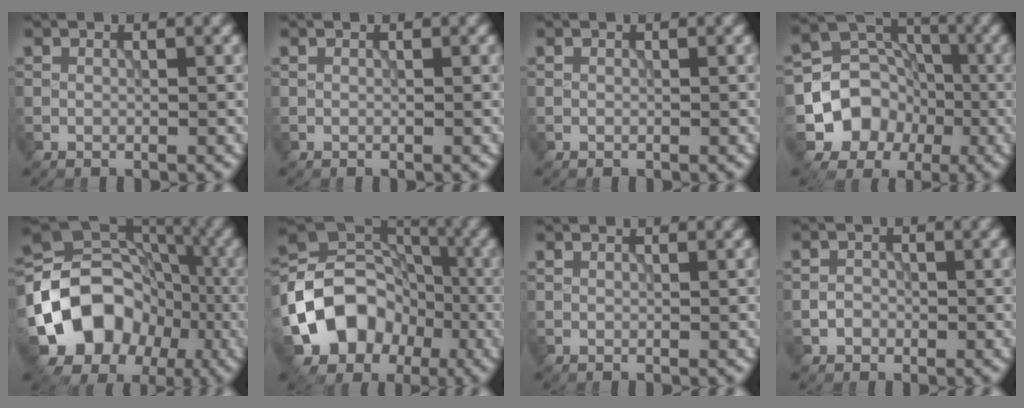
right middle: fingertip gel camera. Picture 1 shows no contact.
{"total": 0.0}
{"total": 0.0}
{"total": 6.0, "force": [-2.2, 5.2, 1.9], "torque": [-0.008, 0.000, -0.041]}
{"total": 12.4, "force": [-4.3, 10.0, 5.9], "torque": [-0.102, 0.004, -0.074]}
{"total": 10.0, "force": [-3.7, 8.0, 4.7], "torque": [-0.063, 0.010, -0.074]}
{"total": 0.0}
{"total": 1.3, "force": [-0.5, 1.1, 0.3], "torque": [0.001, 0.002, -0.012]}